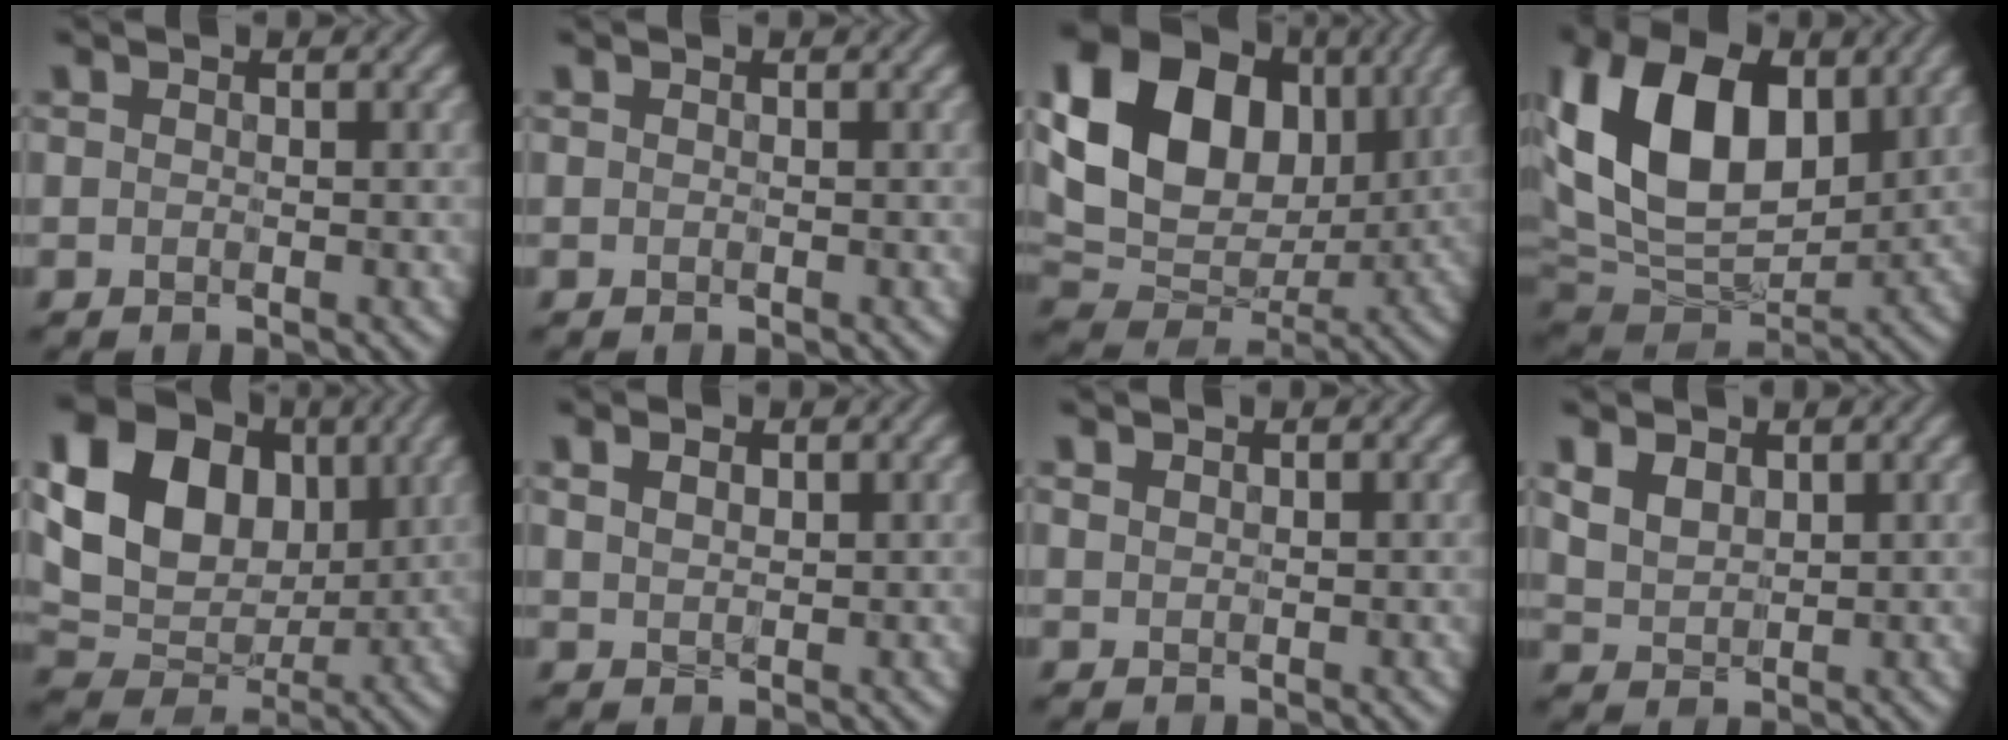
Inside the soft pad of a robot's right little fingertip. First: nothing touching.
{"total": 0.0}
{"total": 15.9, "force": [3.7, 11.8, 10.0], "torque": [-0.185, 0.025, 0.064]}
{"total": 14.0, "force": [3.1, 9.0, 10.3], "torque": [-0.212, 0.008, 0.052]}
{"total": 13.9, "force": [3.1, 10.4, 8.6], "torque": [-0.169, 0.028, 0.049]}
{"total": 1.5, "force": [0.7, 0.9, 1.0], "torque": [-0.021, 0.002, 0.015]}
{"total": 0.8, "force": [0.7, 0.4, 0.3], "torque": [-0.006, 0.002, 0.014]}
{"total": 3.3, "force": [1.7, 2.2, 1.9], "torque": [-0.053, -0.001, 0.037]}